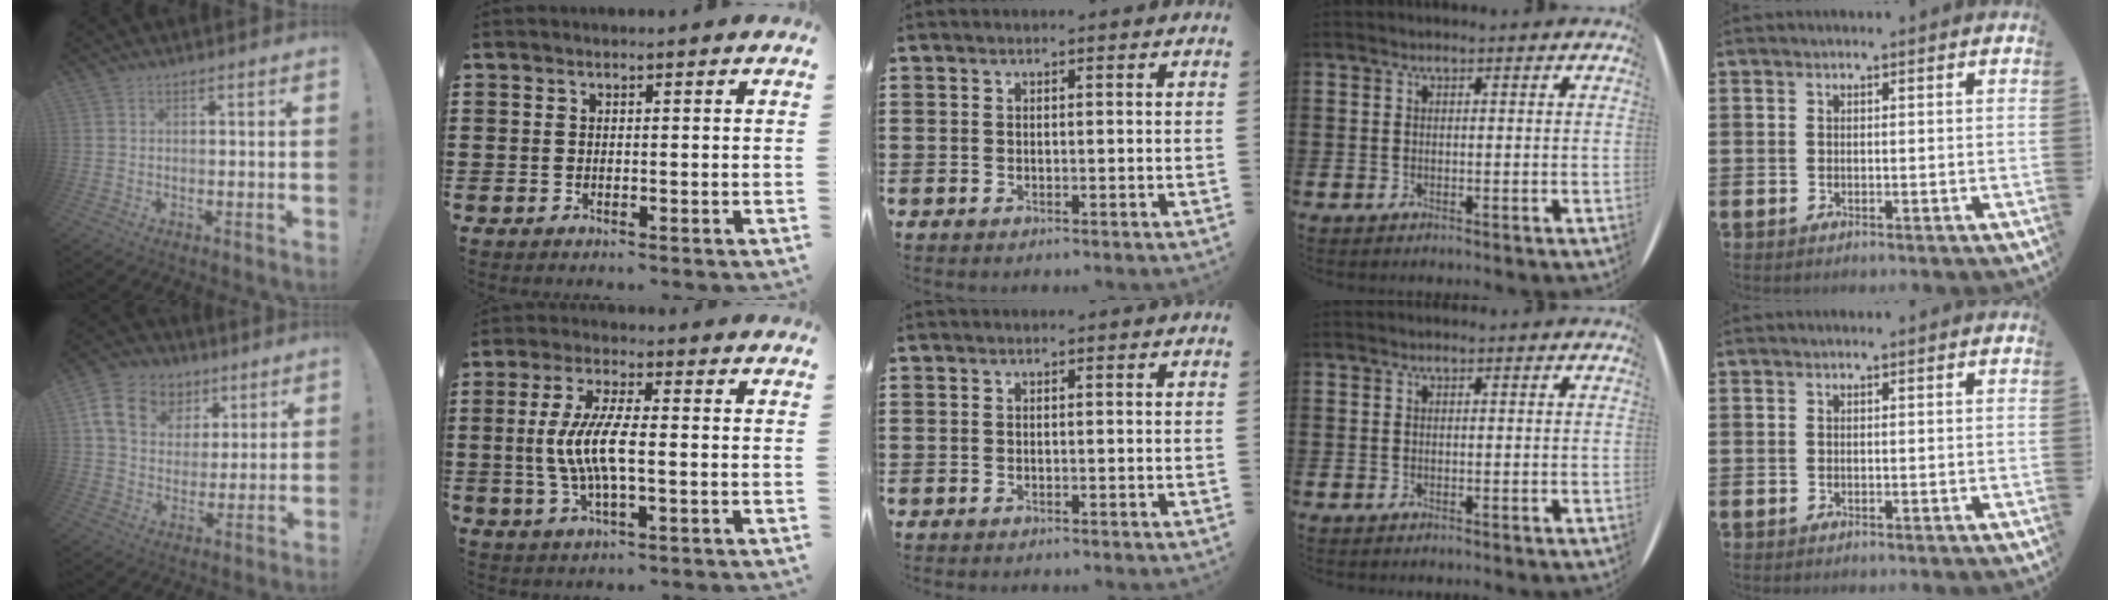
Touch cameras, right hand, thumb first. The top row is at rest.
{"thumb": {"total": 15.0, "force": [6.9, 11.3, 7.1], "torque": [-0.105, -0.026, 0.137]}, "index": {"total": 7.7, "force": [-1.0, 2.2, 7.3], "torque": [-0.163, -0.007, -0.027]}}